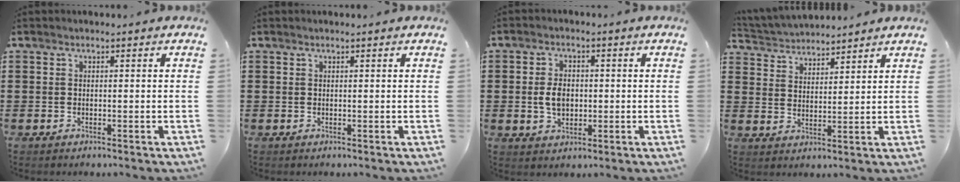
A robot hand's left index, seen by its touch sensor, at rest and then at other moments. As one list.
[{"total": 0.0}, {"total": 4.4, "force": [-0.2, 2.9, 3.3], "torque": [-0.067, 0.002, -0.009]}, {"total": 3.4, "force": [3.3, 0.6, -0.3], "torque": [-0.010, -0.014, 0.059]}]